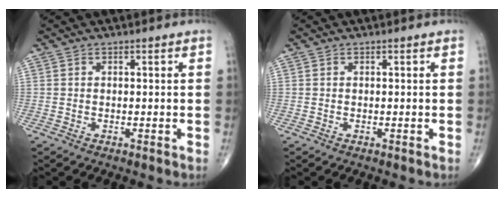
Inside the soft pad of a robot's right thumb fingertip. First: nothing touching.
{"total": 0.0}